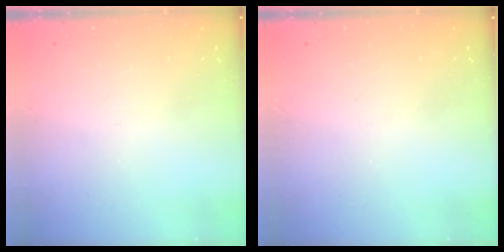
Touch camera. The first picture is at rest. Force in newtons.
{"total": 0.0}